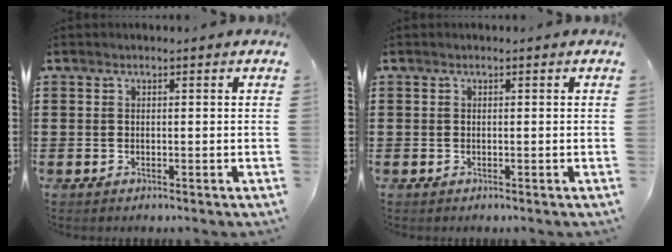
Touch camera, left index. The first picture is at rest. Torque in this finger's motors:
{"motor_torque": [-0.01, 0.01, -0.01, 0.00]}